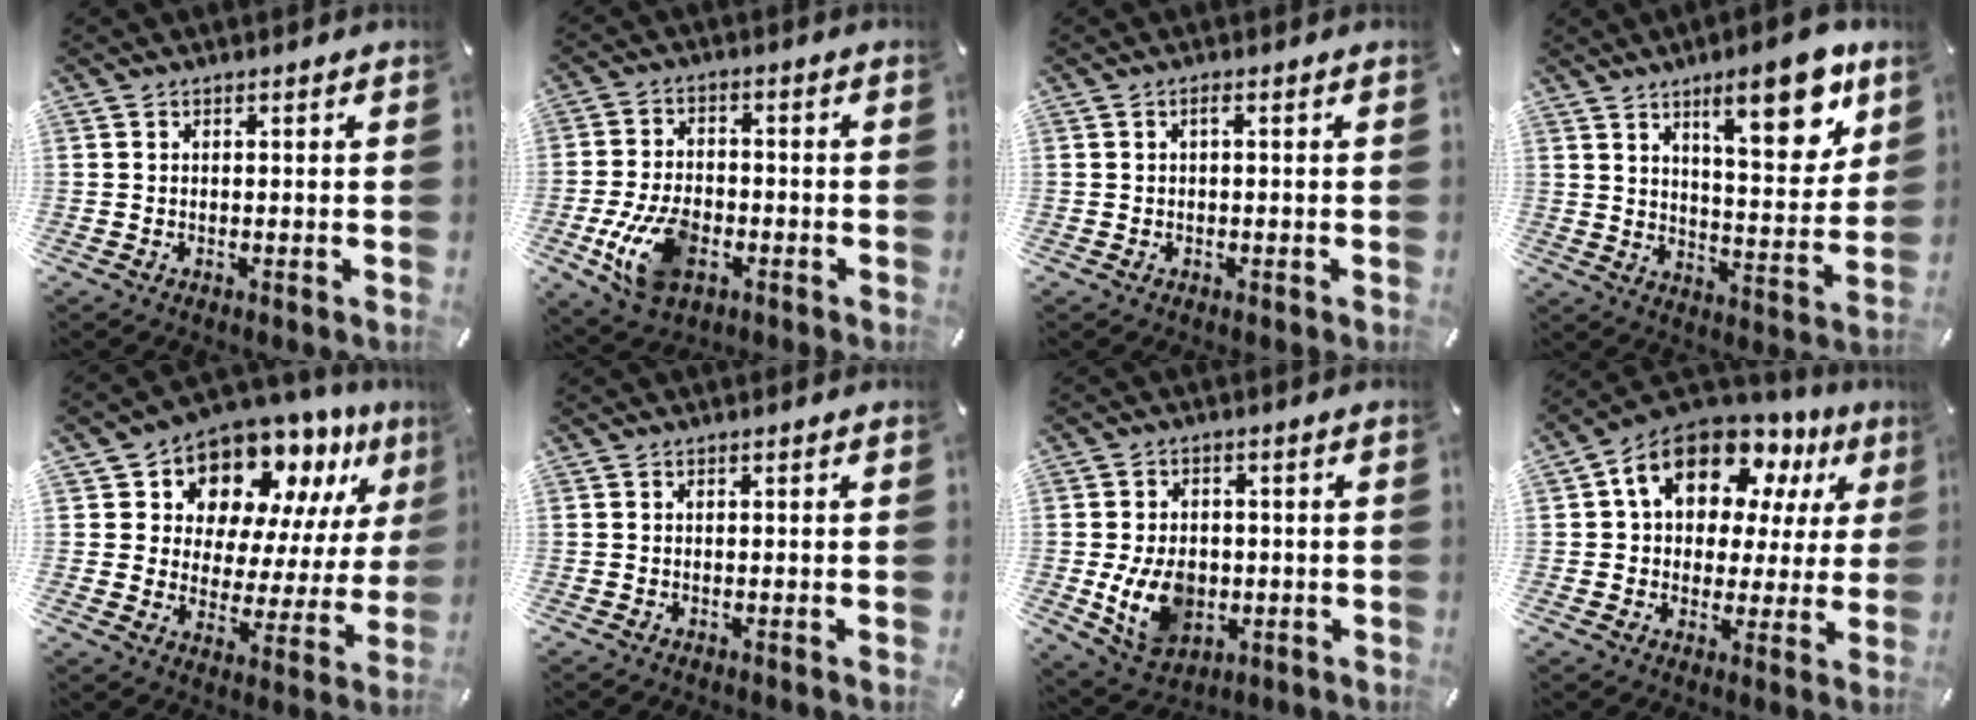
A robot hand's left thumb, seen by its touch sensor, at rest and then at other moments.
{"total": 11.9, "force": [-3.9, 7.8, 8.2], "torque": [-0.160, 0.002, -0.068]}
{"total": 1.3, "force": [0.1, 0.5, 1.2], "torque": [-0.023, 0.002, 0.000]}
{"total": 16.3, "force": [9.6, 5.7, 11.9], "torque": [-0.150, -0.056, 0.147]}
{"total": 12.7, "force": [10.9, 6.2, 2.1], "torque": [-0.047, -0.110, 0.191]}
{"total": 0.0}
{"total": 11.3, "force": [-1.7, 8.7, 6.9], "torque": [-0.140, 0.004, -0.029]}
{"total": 15.5, "force": [8.4, 10.2, 8.1], "torque": [-0.143, -0.040, 0.153]}